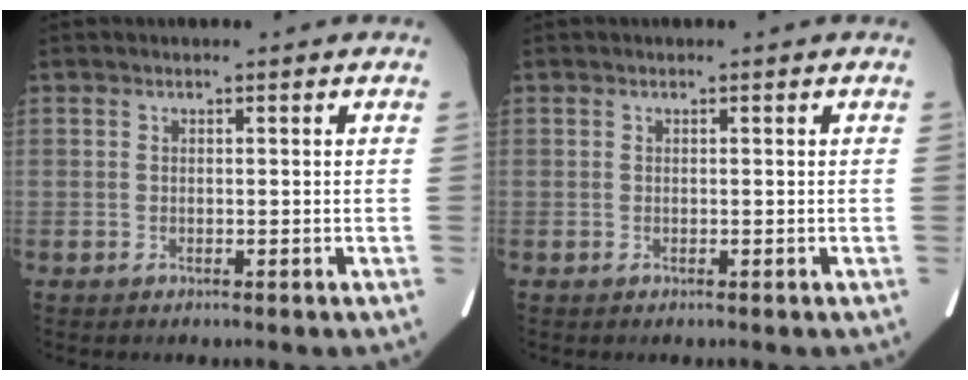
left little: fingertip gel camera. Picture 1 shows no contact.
{"total": 0.0}